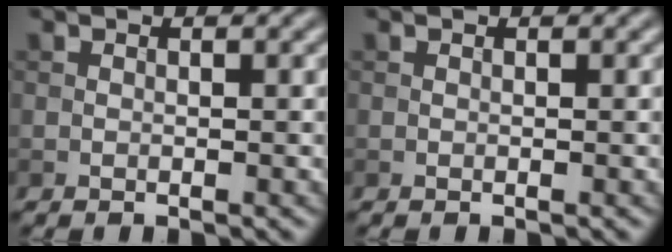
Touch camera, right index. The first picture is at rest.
{"total": 0.0}